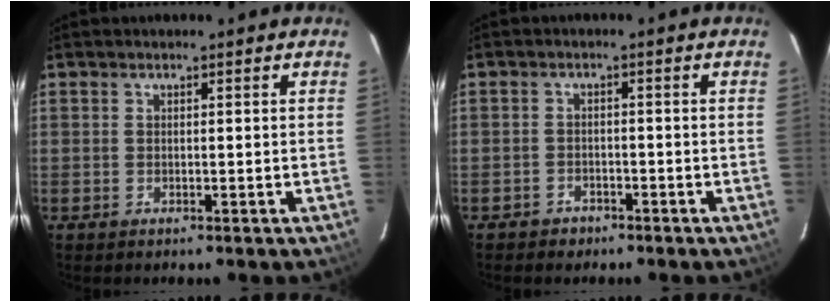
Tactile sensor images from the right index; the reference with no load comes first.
{"total": 3.2, "force": [-2.3, 2.2, 0.3], "torque": [-0.016, 0.010, -0.035]}